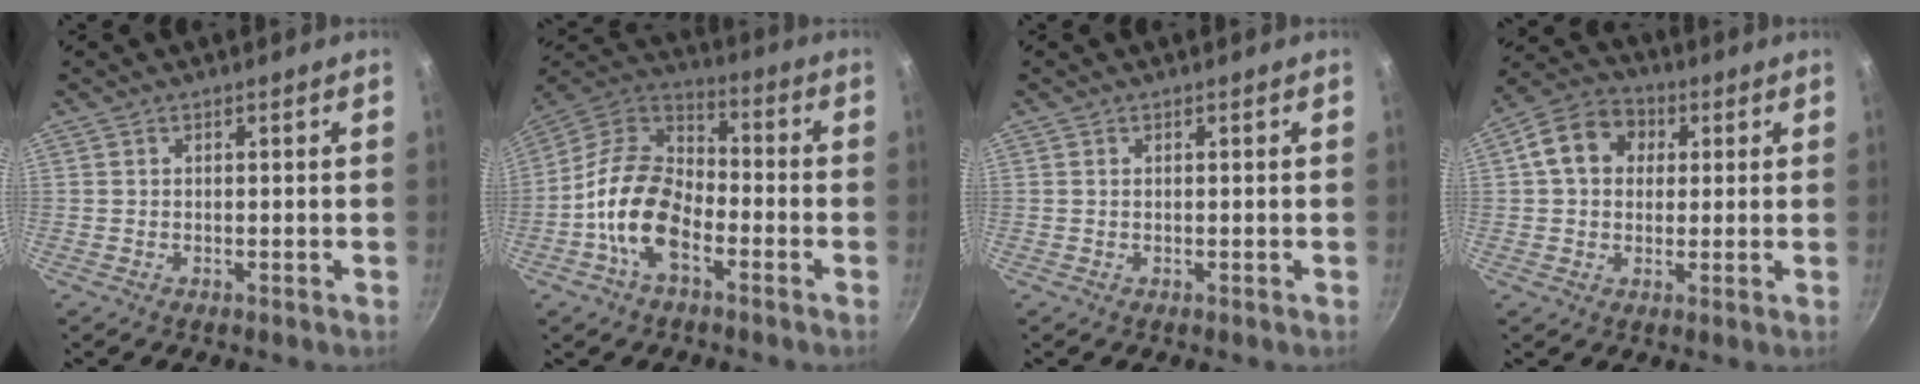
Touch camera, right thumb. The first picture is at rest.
{"total": 15.0, "force": [-5.5, 8.8, 10.8], "torque": [-0.173, 0.048, -0.123]}
{"total": 0.0}
{"total": 10.2, "force": [2.2, 8.2, 5.6], "torque": [-0.070, 0.017, 0.019]}